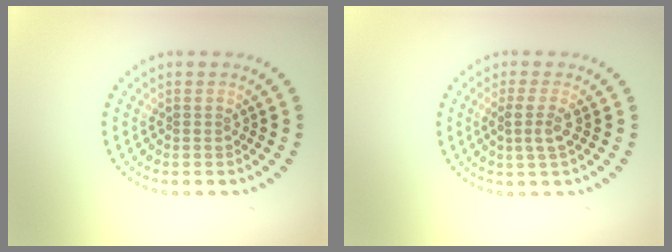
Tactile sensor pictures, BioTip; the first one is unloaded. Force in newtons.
{"total": 2.0, "press": 1.6, "slide": 1.2}